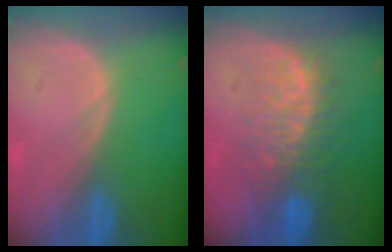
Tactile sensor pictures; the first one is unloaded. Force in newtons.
{"total": 9.1, "press": 8.3, "slide": 3.8}